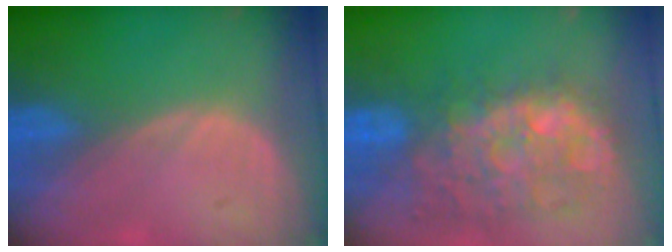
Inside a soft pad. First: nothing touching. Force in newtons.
{"total": 12.2, "press": 11.1, "slide": 5.1}